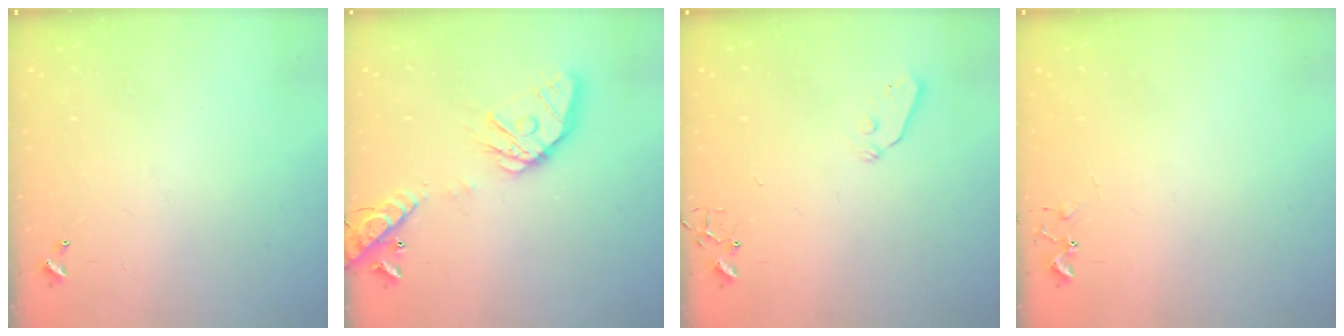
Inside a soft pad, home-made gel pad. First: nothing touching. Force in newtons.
{"total": 16.7, "press": 16.5, "slide": 2.5}
{"total": 3.8, "press": 3.7, "slide": 0.7}
{"total": 5.8, "press": 5.7, "slide": 0.7}